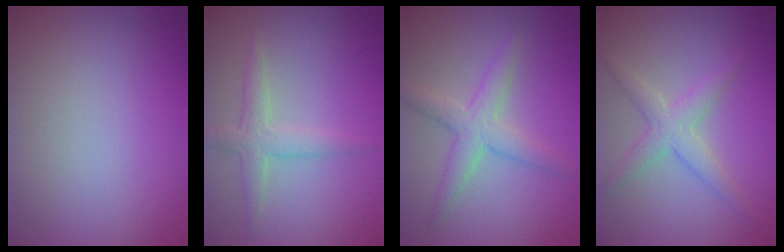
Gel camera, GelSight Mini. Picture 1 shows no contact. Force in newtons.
{"total": 2.5, "press": 2.4, "slide": 0.3}
{"total": 3.2, "press": 3.2, "slide": 0.1}
{"total": 2.7, "press": 2.7, "slide": 0.1}